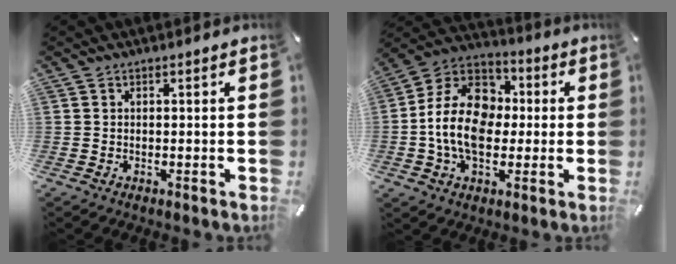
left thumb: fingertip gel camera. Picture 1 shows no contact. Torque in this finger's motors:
{"motor_torque": [2.61, 2.40, 2.00, 0.29, 0.28]}